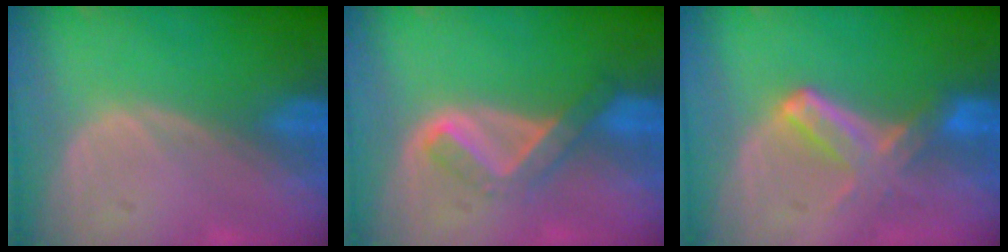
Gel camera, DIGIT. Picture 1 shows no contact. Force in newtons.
{"total": 5.2, "press": 4.5, "slide": 2.6}
{"total": 5.7, "press": 5.5, "slide": 1.4}